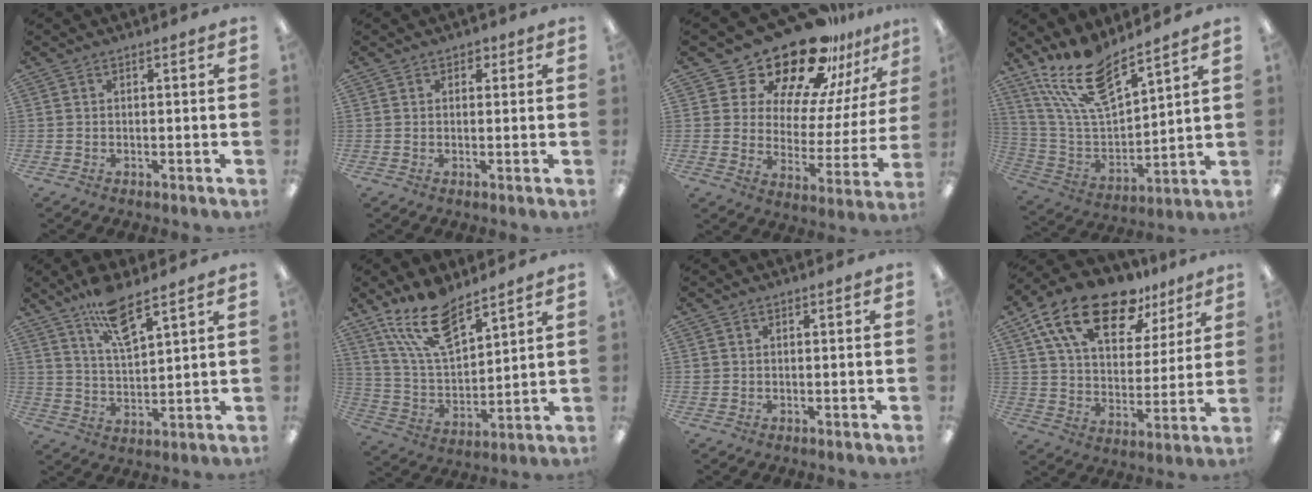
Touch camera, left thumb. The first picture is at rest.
{"total": 1.6, "force": [0.9, 1.3, 0.6], "torque": [-0.003, -0.001, 0.014]}
{"total": 22.3, "force": [18.9, 8.6, 8.1], "torque": [-0.143, -0.147, 0.334]}
{"total": 17.2, "force": [13.1, 5.8, 9.4], "torque": [-0.206, -0.068, 0.238]}
{"total": 10.5, "force": [7.6, 3.1, 6.6], "torque": [-0.114, -0.035, 0.133]}
{"total": 16.0, "force": [11.6, 6.3, 8.9], "torque": [-0.182, -0.053, 0.211]}
{"total": 0.9, "force": [0.2, 0.8, 0.0], "torque": [-0.001, 0.005, 0.003]}
{"total": 20.3, "force": [13.2, 9.9, 11.9], "torque": [-0.211, -0.064, 0.233]}